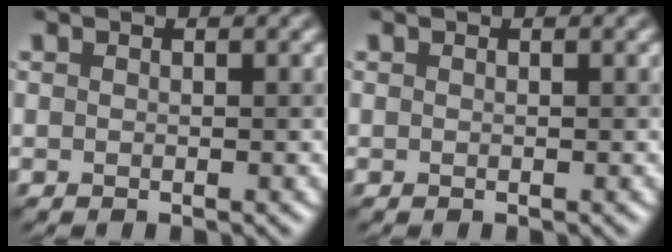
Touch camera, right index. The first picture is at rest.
{"total": 0.0}